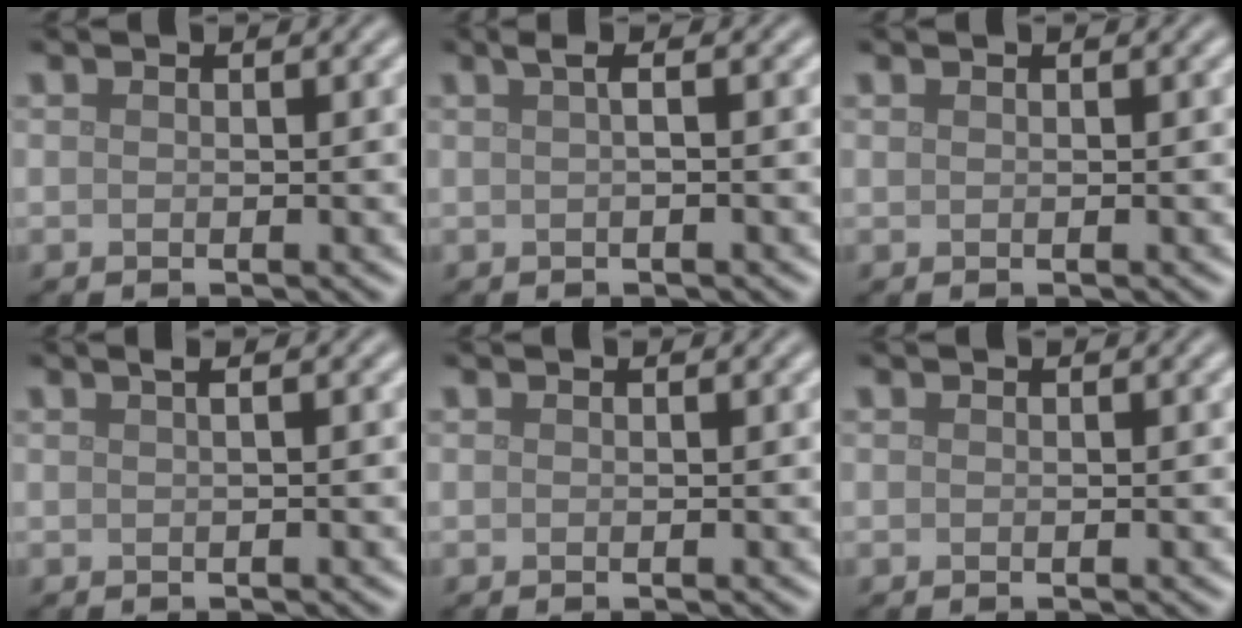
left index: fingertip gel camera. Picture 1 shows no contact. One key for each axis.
{"total": 1.4, "fx": 0.2, "fy": 0.3, "fz": 1.4, "tx": -0.026, "ty": 0.004, "tz": 0.002}
{"total": 0.0}
{"total": 1.5, "fx": 0.5, "fy": 0.6, "fz": 1.3, "tx": -0.010, "ty": 0.000, "tz": 0.000}
{"total": 0.0}
{"total": 0.0}